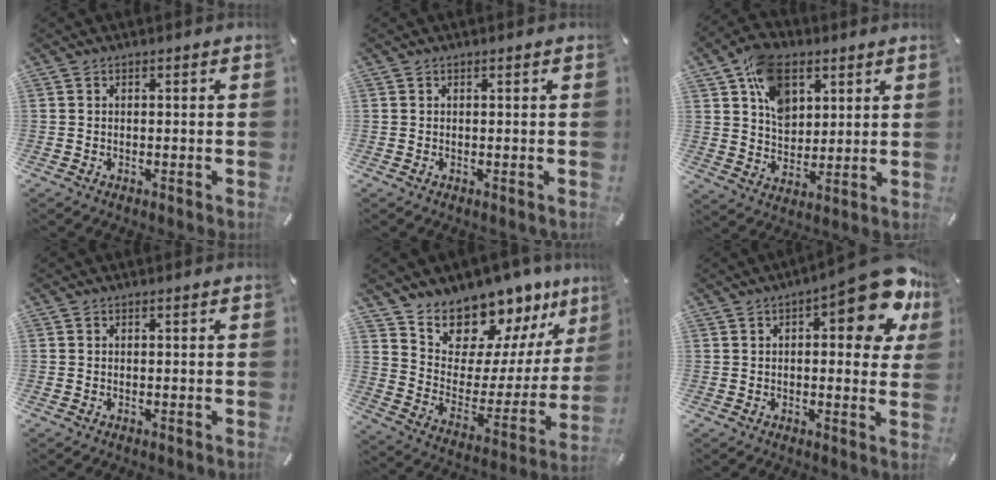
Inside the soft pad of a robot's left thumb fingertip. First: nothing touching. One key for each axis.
{"total": 0.0}
{"total": 12.2, "fx": 5.5, "fy": 8.7, "fz": 6.6, "tx": -0.108, "ty": -0.008, "tz": 0.103}
{"total": 0.0}
{"total": 13.5, "fx": 12.7, "fy": 4.5, "fz": -1.1, "tx": -0.002, "ty": -0.152, "tz": 0.227}
{"total": 16.1, "fx": 7.4, "fy": 5.8, "fz": 13.1, "tx": -0.164, "ty": -0.045, "tz": 0.117}